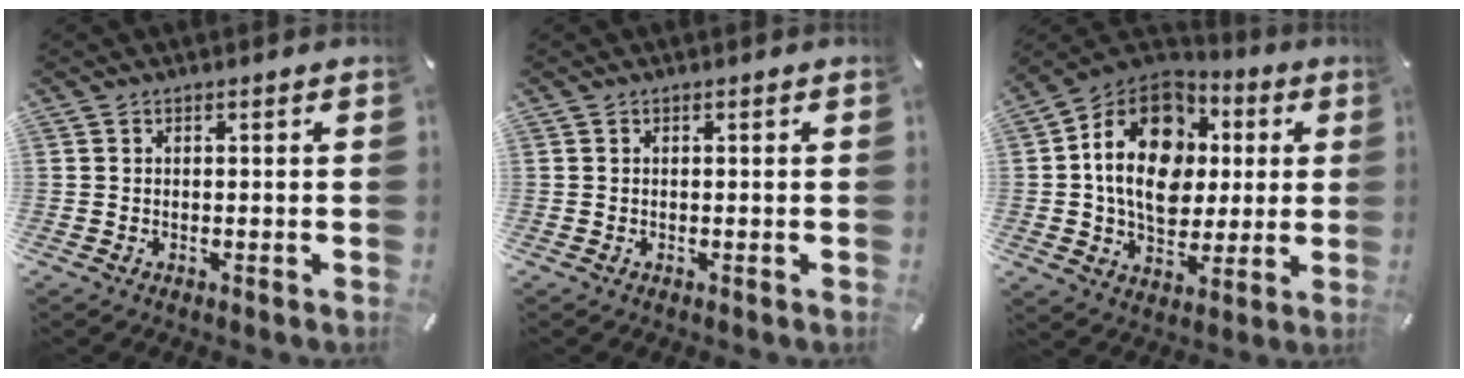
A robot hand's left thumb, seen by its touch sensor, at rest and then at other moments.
{"total": 0.0}
{"total": 18.3, "force": [2.0, 14.2, 11.4], "torque": [-0.199, 0.003, 0.038]}